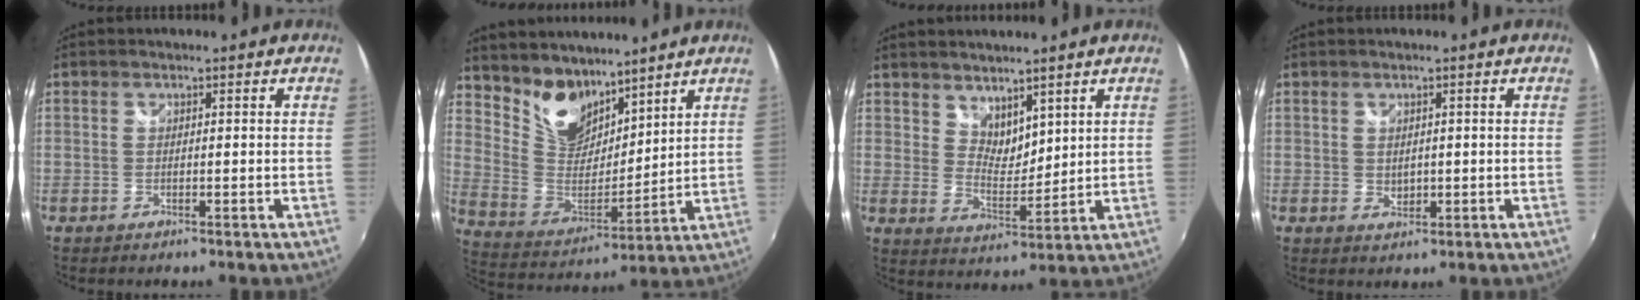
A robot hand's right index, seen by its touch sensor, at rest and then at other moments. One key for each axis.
{"total": 13.1, "fx": 9.8, "fy": 7.5, "fz": 4.3, "tx": -0.102, "ty": 0.008, "tz": 0.199}
{"total": 5.8, "fx": 4.5, "fy": 3.0, "fz": 2.2, "tx": -0.026, "ty": -0.004, "tz": 0.084}
{"total": 1.8, "fx": 0.5, "fy": 1.5, "fz": 0.7, "tx": -0.007, "ty": -0.001, "tz": 0.011}